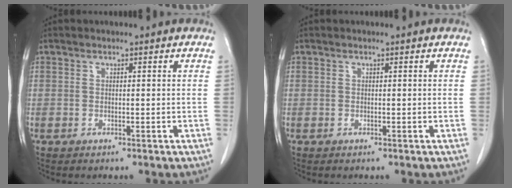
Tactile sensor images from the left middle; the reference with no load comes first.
{"total": 0.0}